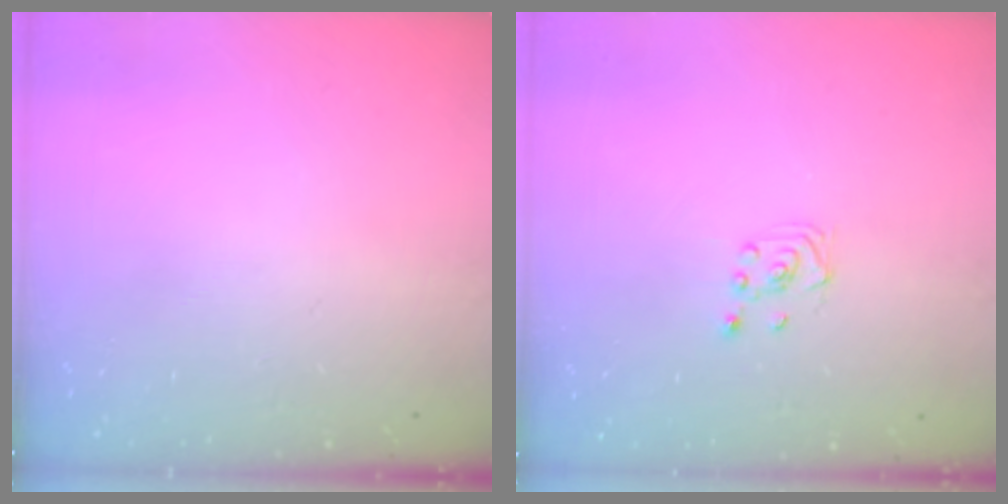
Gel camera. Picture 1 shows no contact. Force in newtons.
{"total": 1.9, "press": 1.7, "slide": 0.8}